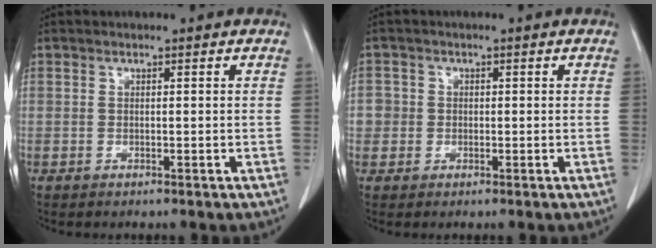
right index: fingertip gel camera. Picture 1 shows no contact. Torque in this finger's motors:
{"motor_torque": [0.11, -0.05, 0.06, 0.01]}